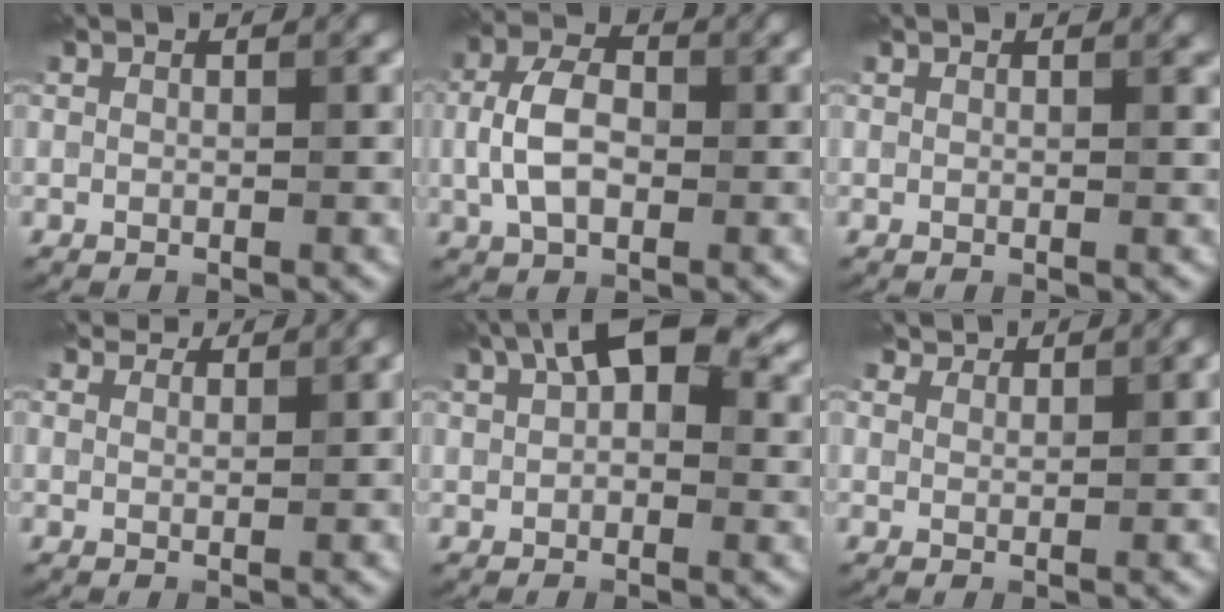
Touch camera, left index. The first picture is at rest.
{"total": 4.9, "force": [-0.3, 3.1, 3.8], "torque": [-0.076, 0.006, -0.010]}
{"total": 0.9, "force": [0.8, 0.1, 0.3], "torque": [-0.001, -0.001, 0.011]}
{"total": 3.3, "force": [3.0, 1.0, 1.0], "torque": [-0.018, 0.000, 0.045]}
{"total": 7.8, "force": [3.5, 4.1, 5.7], "torque": [-0.081, 0.019, 0.042]}
{"total": 3.1, "force": [2.9, 0.9, 0.8], "torque": [-0.013, -0.003, 0.055]}